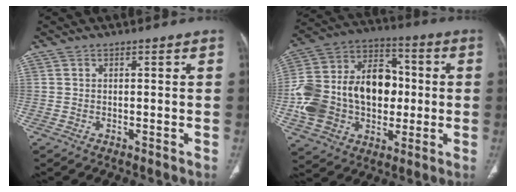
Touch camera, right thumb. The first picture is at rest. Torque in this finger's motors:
{"motor_torque": [2.56, 2.45, 1.80, -0.35, 0.23]}